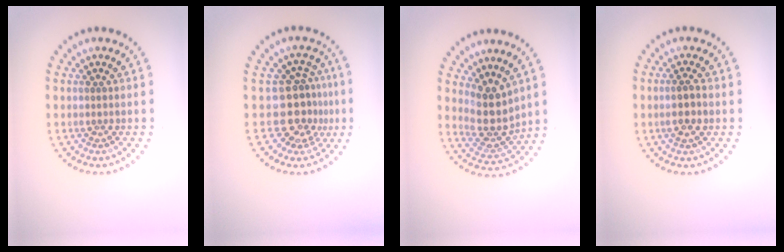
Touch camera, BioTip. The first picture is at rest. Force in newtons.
{"total": 3.9, "press": 3.0, "slide": 2.4}
{"total": 4.0, "press": 3.1, "slide": 2.5}
{"total": 1.7, "press": 1.5, "slide": 0.6}